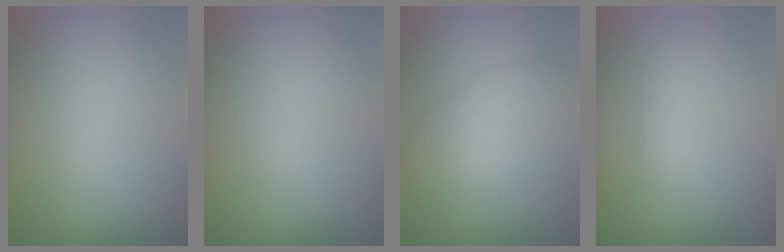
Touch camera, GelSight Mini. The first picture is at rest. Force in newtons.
{"total": 0.0}
{"total": 3.8, "press": 3.8, "slide": 0.1}
{"total": 0.9, "press": 0.9, "slide": 0.0}